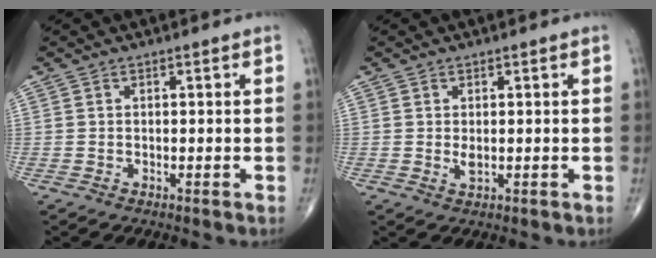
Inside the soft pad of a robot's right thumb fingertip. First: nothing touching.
{"total": 1.4, "force": [0.1, 0.6, 1.2], "torque": [-0.022, -0.005, 0.004]}